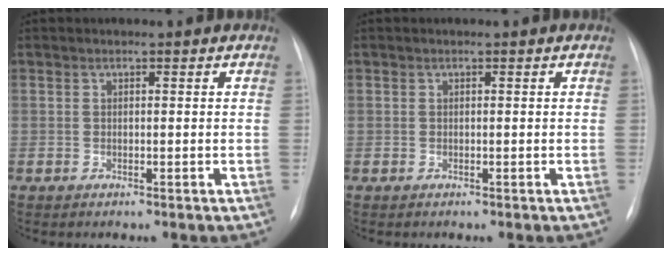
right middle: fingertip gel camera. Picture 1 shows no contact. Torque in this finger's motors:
{"motor_torque": [-0.56, 0.40, -0.16, -0.04]}